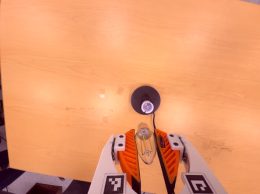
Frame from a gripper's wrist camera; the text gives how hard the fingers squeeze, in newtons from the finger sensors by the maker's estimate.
{"total": 9.6, "left": 9.2, "right": 9.9}